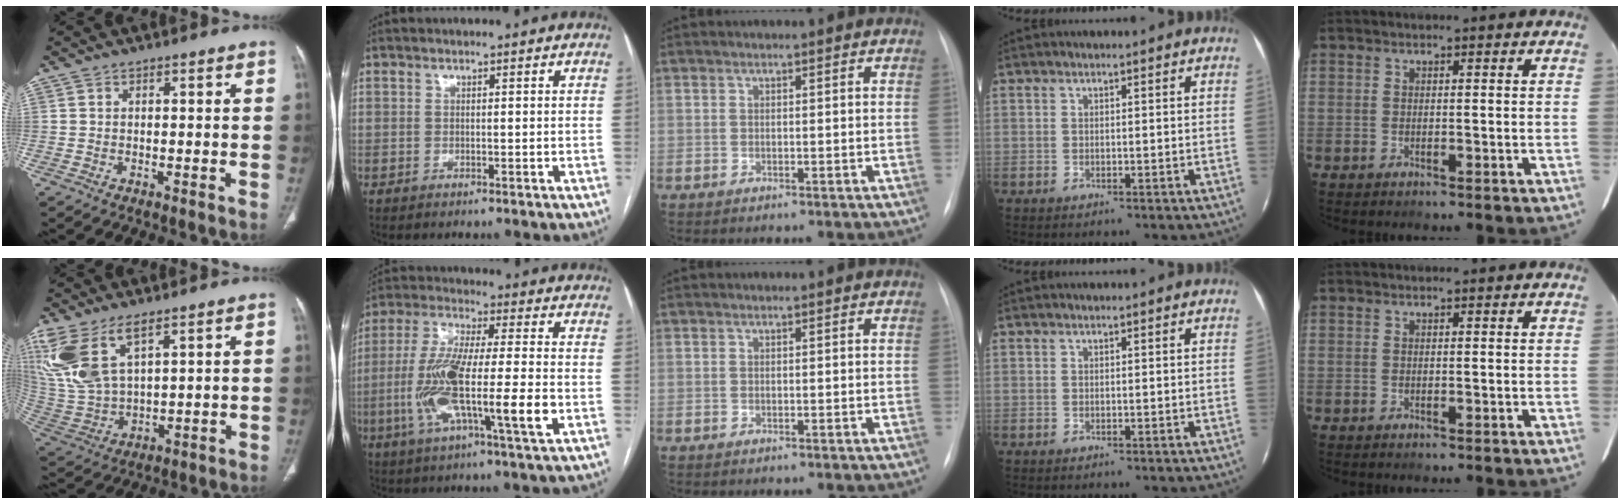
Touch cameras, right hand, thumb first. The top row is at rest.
{"thumb": {"total": 13.8, "force": [7.1, 6.2, 10.1], "torque": [-0.232, -0.017, 0.162]}, "index": {"total": 15.7, "force": [-3.5, 1.4, 15.2], "torque": [-0.296, -0.007, -0.066]}}